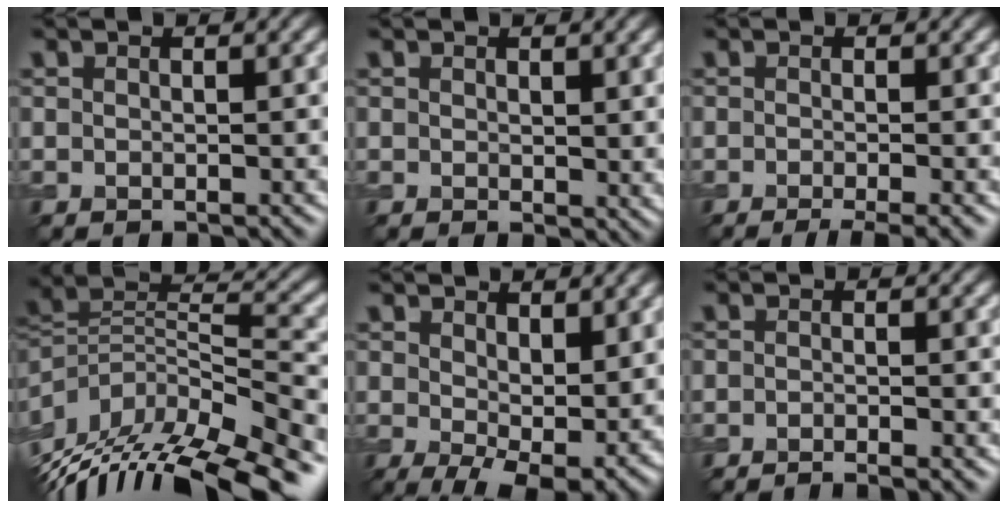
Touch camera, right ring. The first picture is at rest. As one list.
[{"total": 1.4, "force": [0.7, 0.7, 0.9], "torque": [-0.011, -0.006, 0.017]}, {"total": 3.3, "force": [-1.8, 0.7, 2.7], "torque": [-0.034, -0.005, -0.028]}, {"total": 13.3, "force": [-7.5, 5.9, 9.3], "torque": [-0.194, 0.017, -0.114]}, {"total": 6.9, "force": [0.3, 3.6, 5.9], "torque": [-0.102, -0.025, 0.019]}, {"total": 2.0, "force": [-1.7, 0.2, 1.0], "torque": [-0.011, -0.004, -0.033]}]